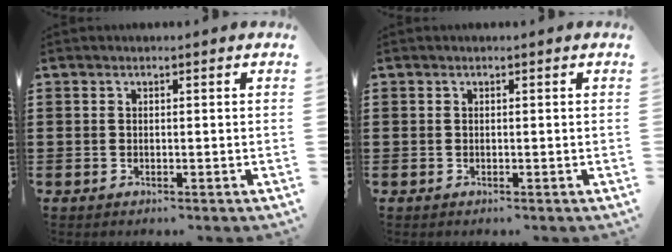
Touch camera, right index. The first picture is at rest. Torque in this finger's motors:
{"motor_torque": [-0.59, 1.55, -0.01, 0.00]}